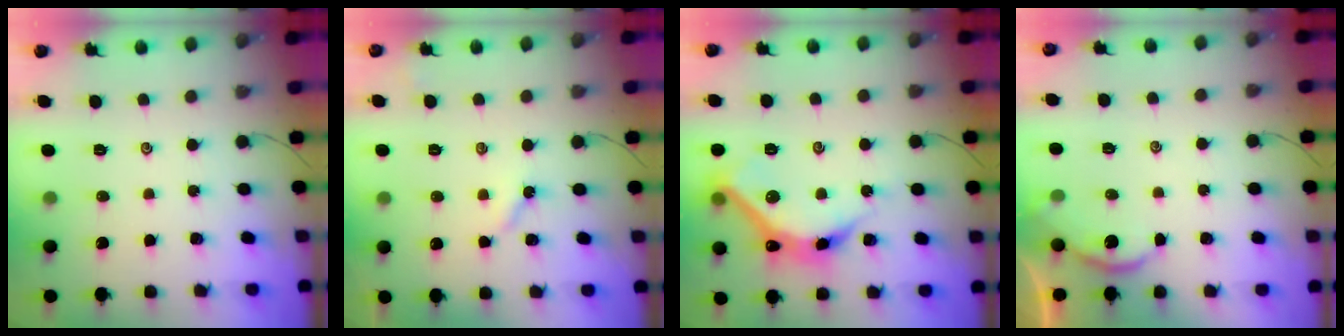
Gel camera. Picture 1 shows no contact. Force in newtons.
{"total": 2.8, "press": 2.7, "slide": 0.3}
{"total": 15.3, "press": 15.3, "slide": 0.2}
{"total": 2.9, "press": 2.9, "slide": 0.2}